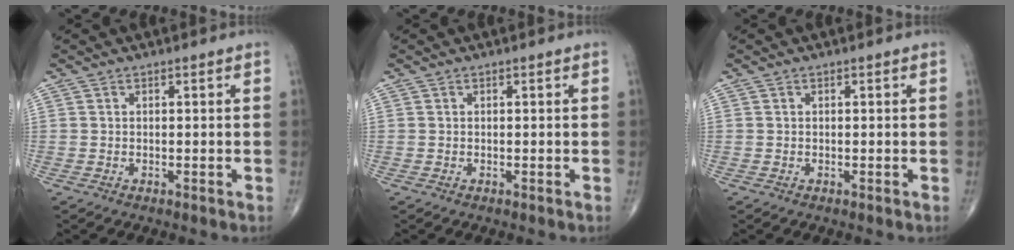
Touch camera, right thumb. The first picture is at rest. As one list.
[{"total": 0.0}, {"total": 0.0}]